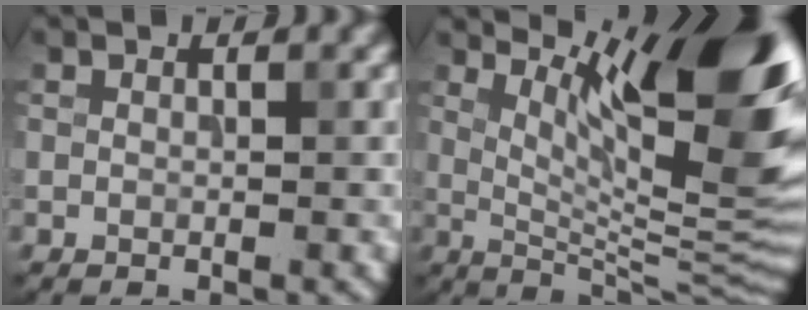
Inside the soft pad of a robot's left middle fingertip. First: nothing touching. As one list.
[{"total": 14.0, "force": [5.9, 3.7, 12.1], "torque": [-0.152, -0.003, 0.104]}]